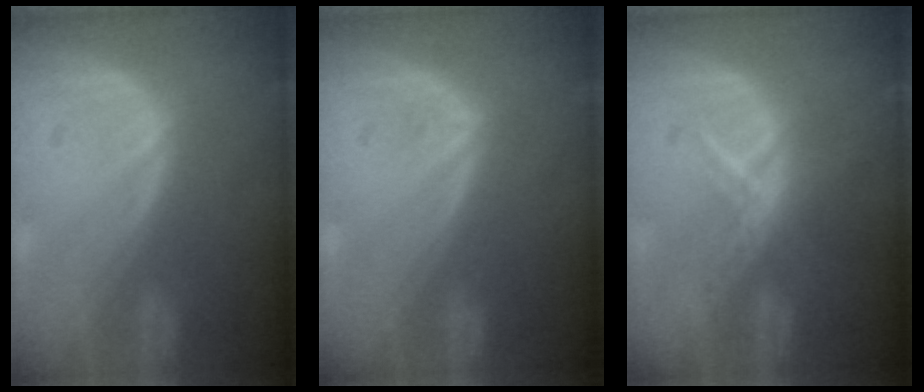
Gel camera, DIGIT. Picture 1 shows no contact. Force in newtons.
{"total": 0.9, "press": 0.8, "slide": 0.2}
{"total": 5.5, "press": 4.8, "slide": 2.8}